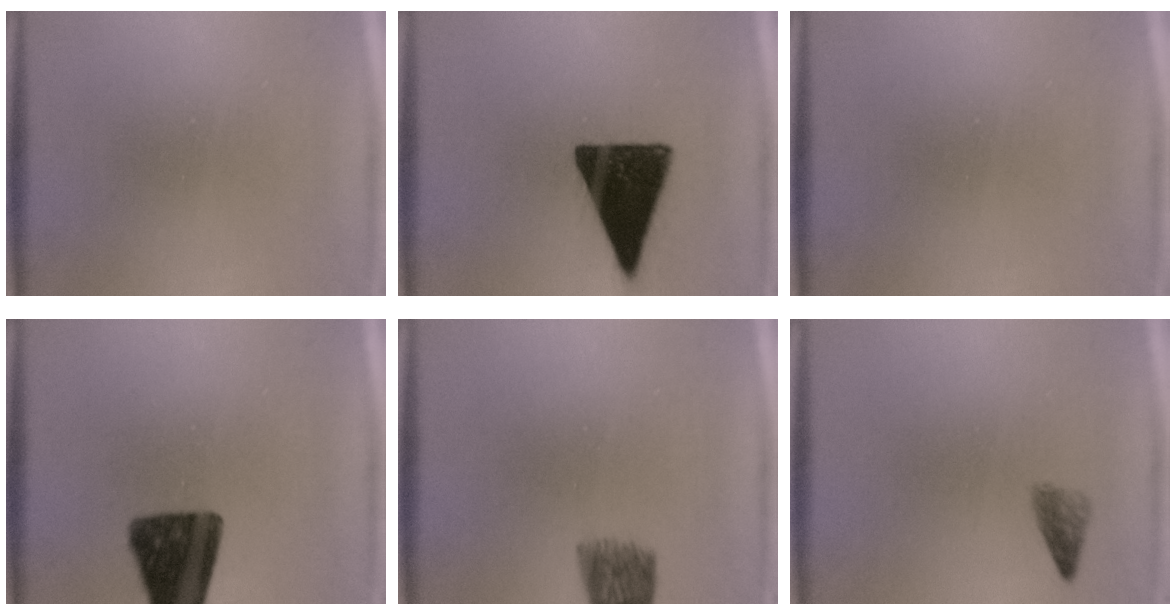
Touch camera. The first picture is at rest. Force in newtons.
{"total": 16.3}
{"total": 0.0}
{"total": 14.5}
{"total": 5.7}
{"total": 1.7}